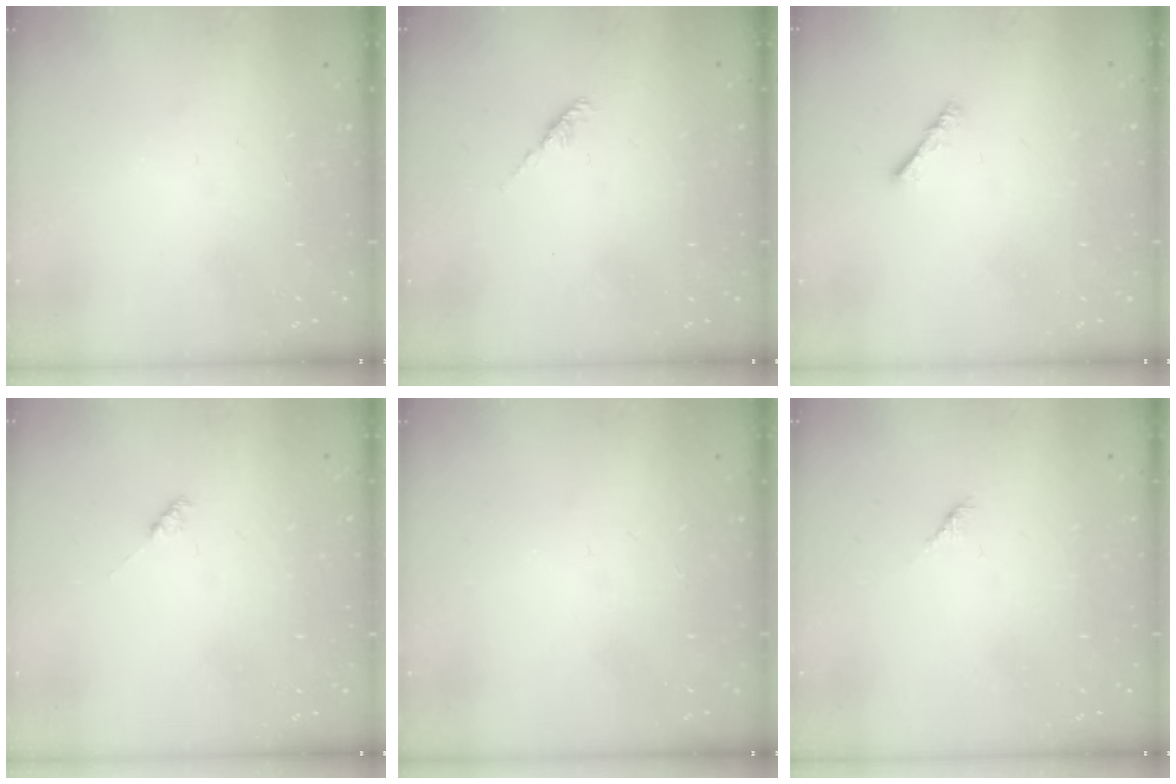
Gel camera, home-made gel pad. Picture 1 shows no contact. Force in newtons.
{"total": 2.2, "press": 2.1, "slide": 0.6}
{"total": 2.4, "press": 2.4, "slide": 0.3}
{"total": 2.1, "press": 2.0, "slide": 0.5}
{"total": 0.0}
{"total": 1.7, "press": 1.6, "slide": 0.5}